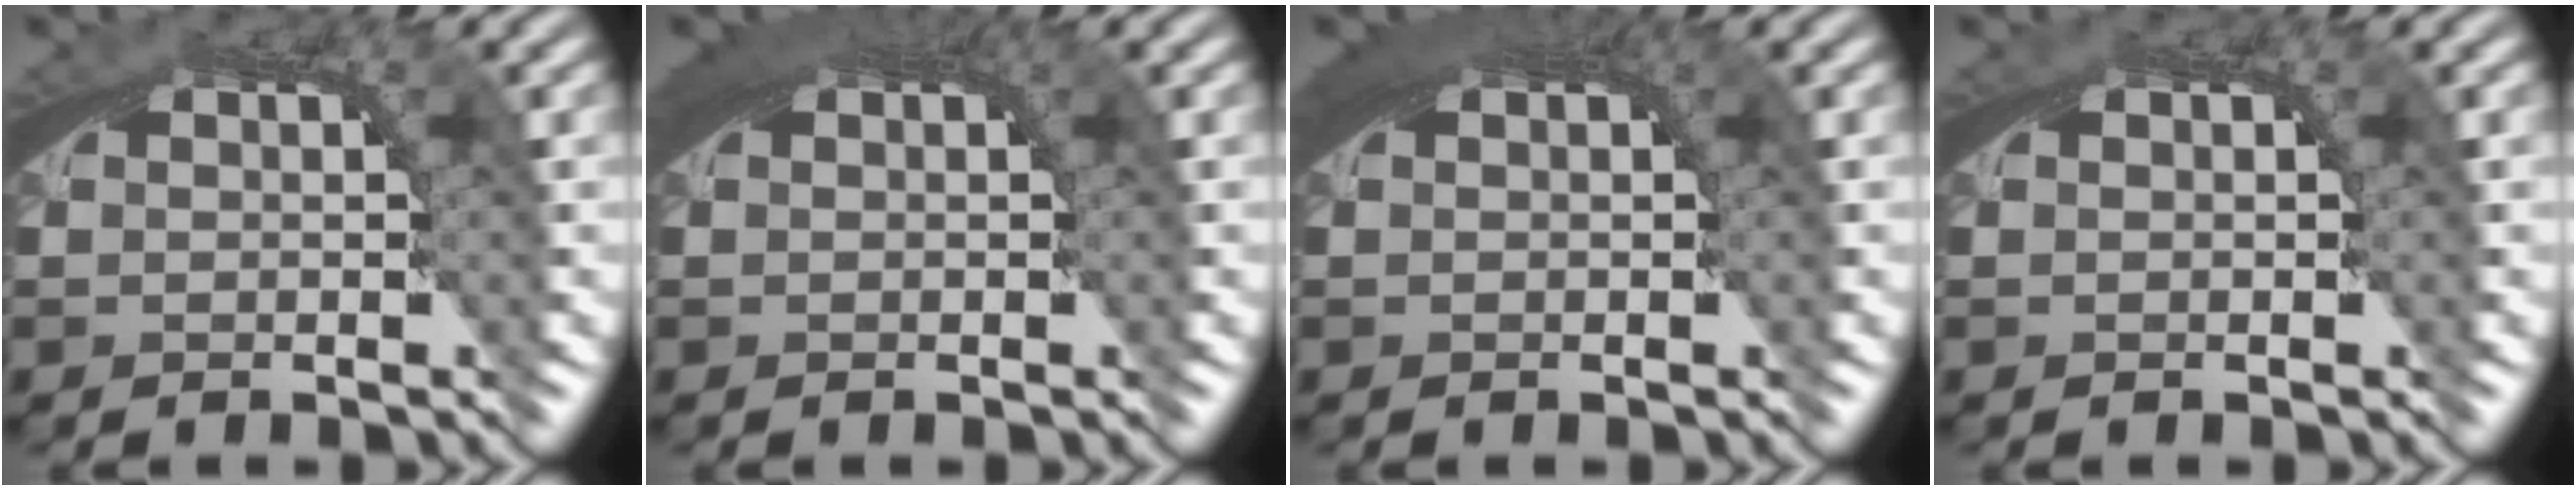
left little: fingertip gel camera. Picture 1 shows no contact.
{"total": 2.5, "force": [0.9, 0.7, 2.3], "torque": [-0.027, 0.008, 0.014]}
{"total": 2.7, "force": [1.0, 0.8, 2.4], "torque": [-0.029, 0.009, 0.014]}
{"total": 0.0}